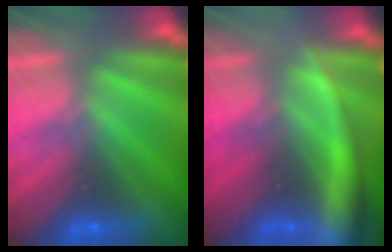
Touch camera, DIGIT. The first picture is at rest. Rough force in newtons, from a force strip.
{"total": 7.0}